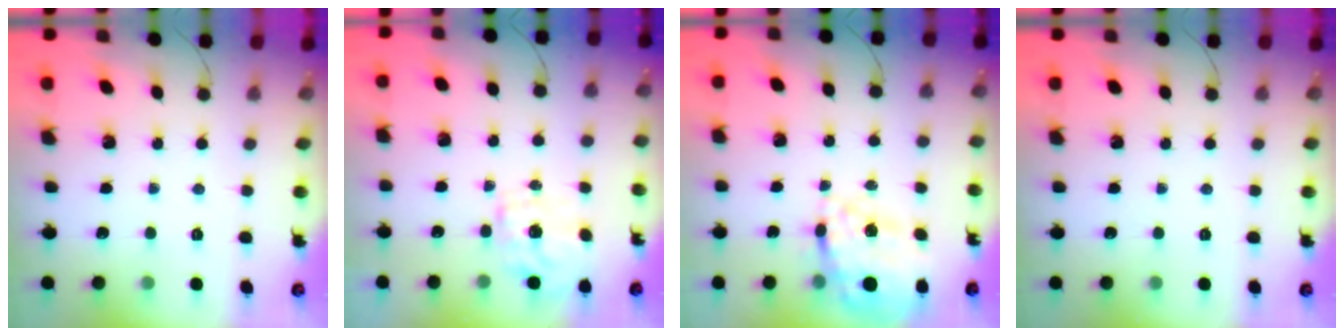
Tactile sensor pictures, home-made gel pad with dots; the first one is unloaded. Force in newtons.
{"total": 0.9, "press": 0.7, "slide": 0.6}
{"total": 18.6, "press": 18.2, "slide": 3.7}
{"total": 0.0}